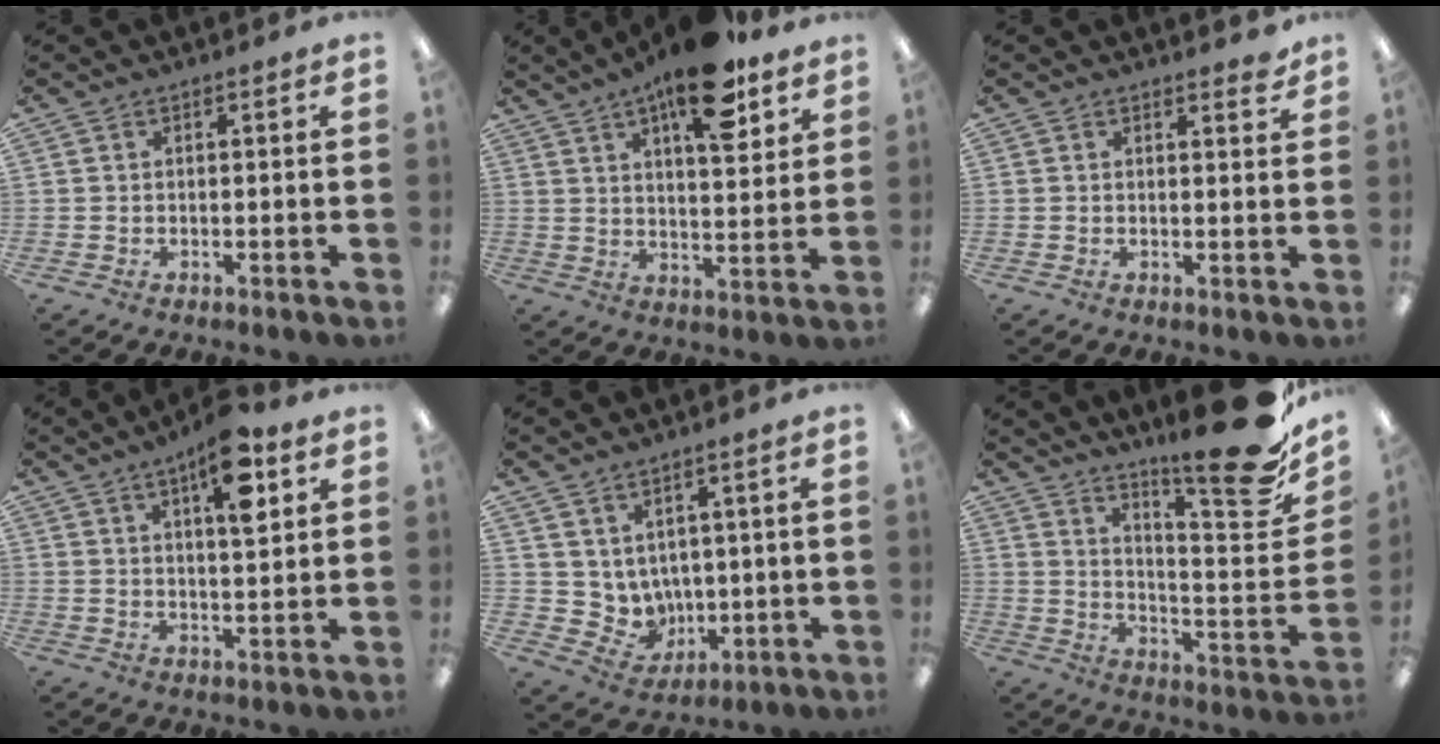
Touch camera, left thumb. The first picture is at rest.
{"total": 15.3, "force": [9.8, 5.6, 10.4], "torque": [-0.148, -0.046, 0.160]}
{"total": 1.8, "force": [1.6, 0.3, 0.7], "torque": [0.000, -0.008, 0.026]}
{"total": 11.3, "force": [5.9, 3.6, 8.9], "torque": [-0.124, -0.024, 0.094]}
{"total": 6.0, "force": [4.1, 4.4, 0.4], "torque": [-0.029, -0.036, 0.087]}
{"total": 20.7, "force": [14.6, 4.3, 13.9], "torque": [-0.175, -0.122, 0.227]}